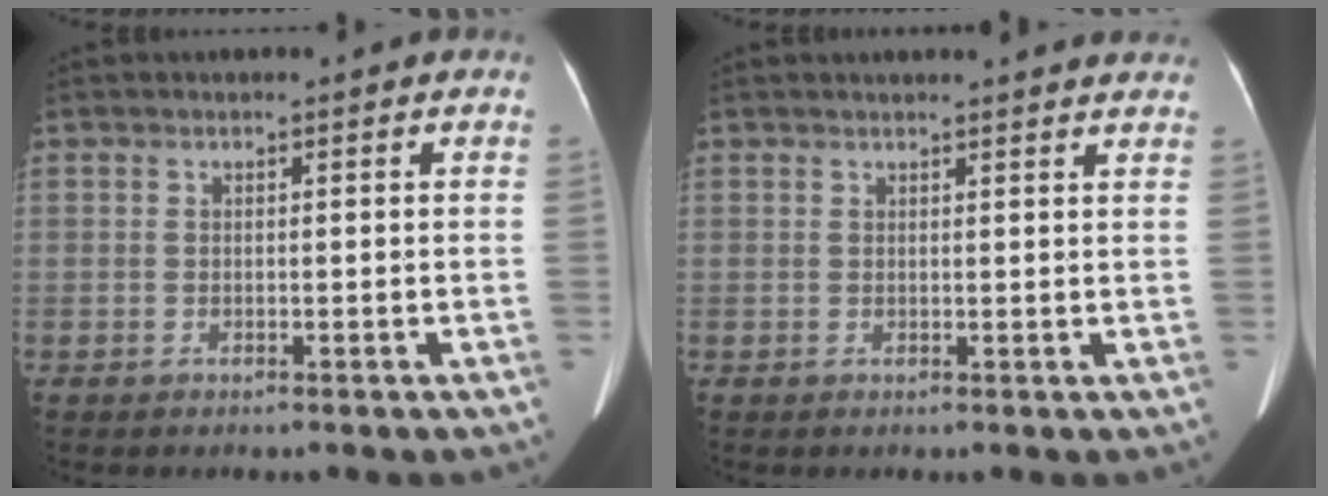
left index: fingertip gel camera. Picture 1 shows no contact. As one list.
[{"total": 8.2, "force": [7.9, 0.9, 2.2], "torque": [-0.017, 0.013, 0.073]}]